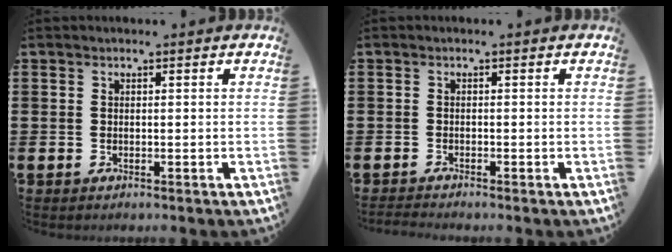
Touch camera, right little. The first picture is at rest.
{"total": 0.7, "force": [-0.7, 0.0, 0.1], "torque": [-0.002, -0.003, -0.014]}